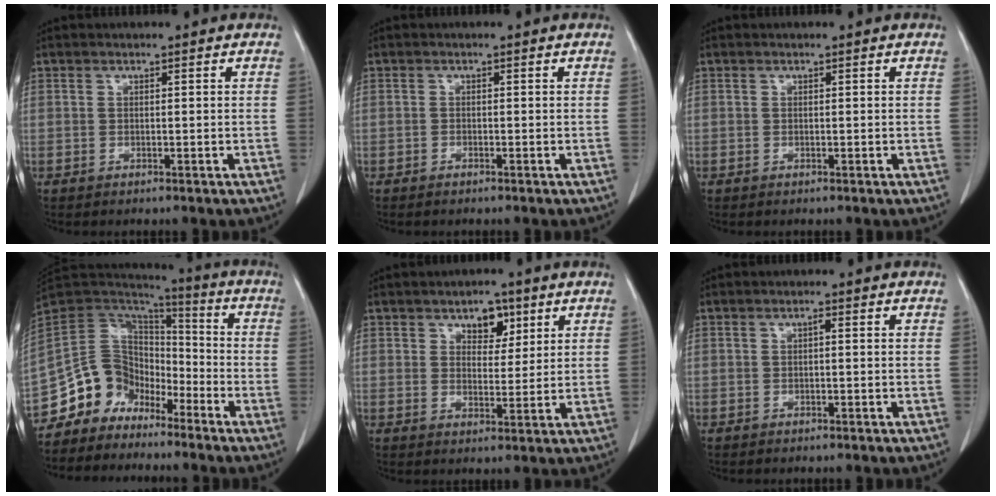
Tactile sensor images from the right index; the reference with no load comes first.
{"total": 0.6, "force": [-0.5, 0.2, 0.2], "torque": [-0.008, -0.001, -0.009]}
{"total": 0.0}
{"total": 11.1, "force": [-8.2, 7.1, 1.9], "torque": [-0.038, 0.064, -0.156]}
{"total": 4.7, "force": [2.6, 2.8, 2.8], "torque": [-0.033, 0.004, 0.040]}
{"total": 0.6, "force": [0.0, 0.1, 0.6], "torque": [-0.010, 0.002, 0.000]}